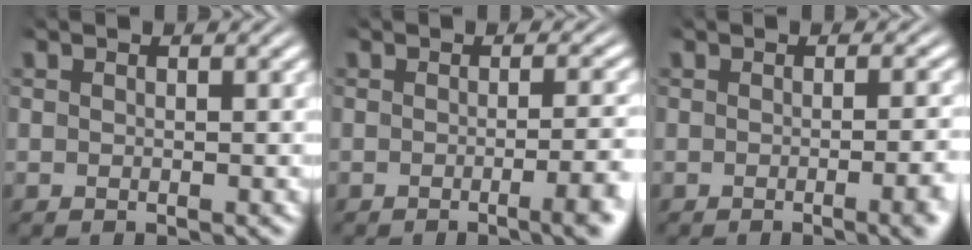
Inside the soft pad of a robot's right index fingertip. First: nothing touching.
{"total": 3.5, "force": [-1.7, 0.0, 3.0], "torque": [-0.033, 0.006, -0.031]}
{"total": 2.5, "force": [-1.4, -0.2, 2.1], "torque": [-0.025, 0.006, -0.024]}